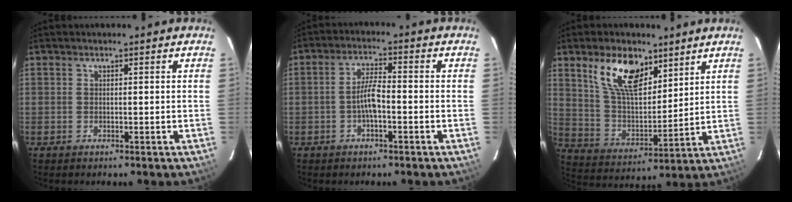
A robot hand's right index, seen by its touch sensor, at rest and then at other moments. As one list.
[{"total": 4.6, "force": [-1.6, 1.0, 4.2], "torque": [-0.083, 0.009, -0.030]}, {"total": 13.9, "force": [8.3, 6.8, 8.9], "torque": [-0.167, 0.011, 0.163]}]